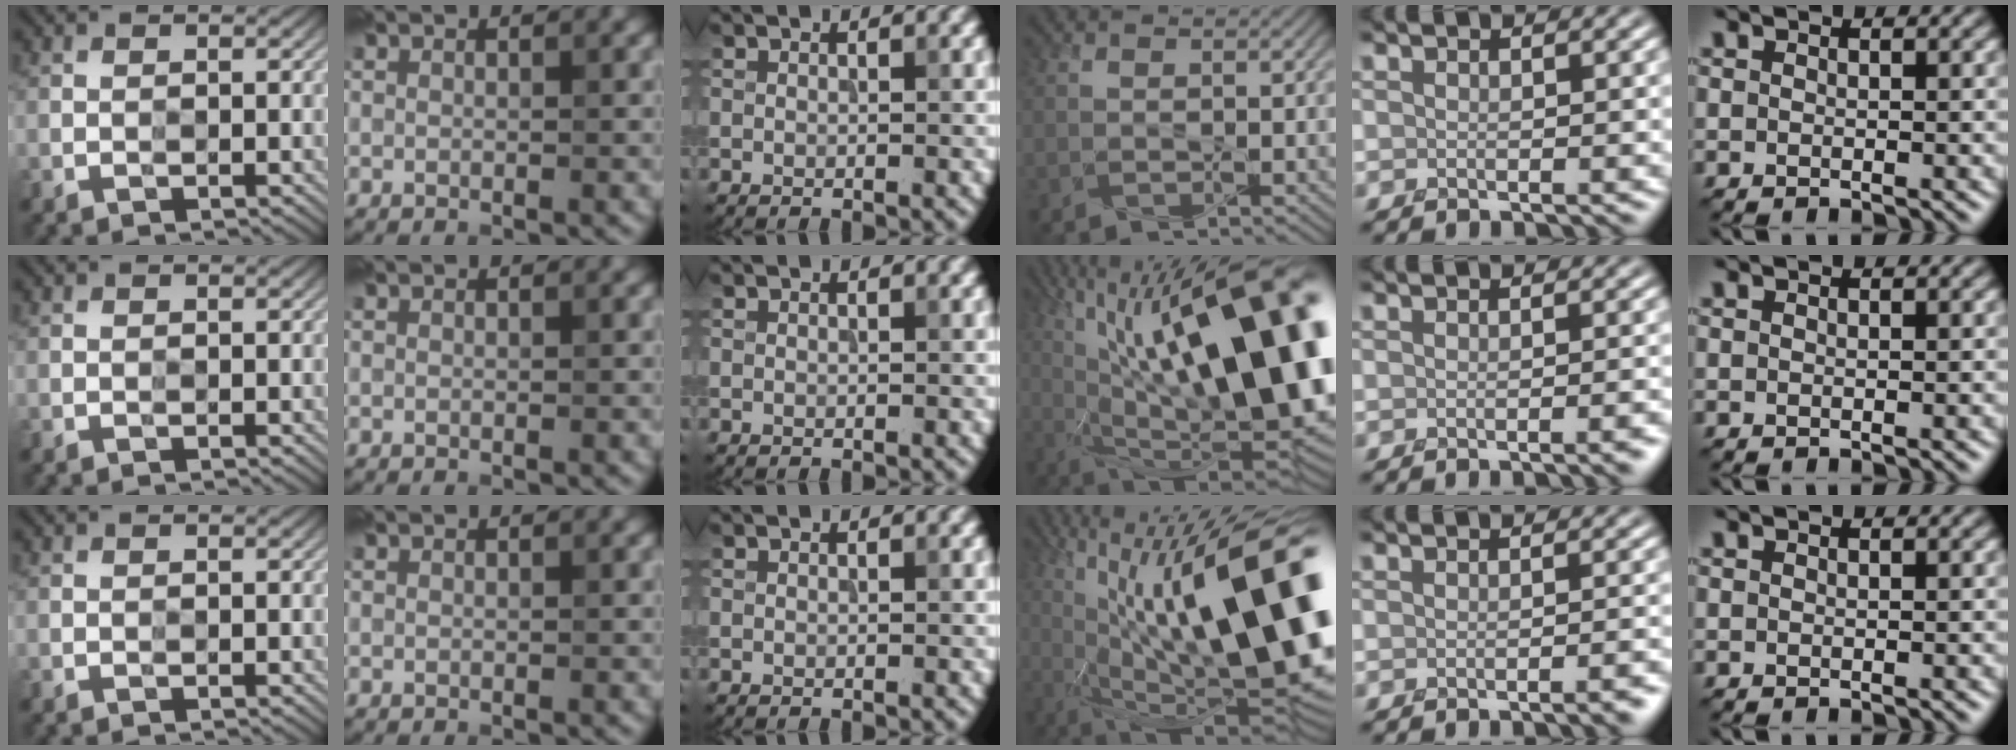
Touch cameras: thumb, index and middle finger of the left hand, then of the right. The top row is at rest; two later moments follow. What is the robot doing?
{"motion": "press", "object": "syringe"}